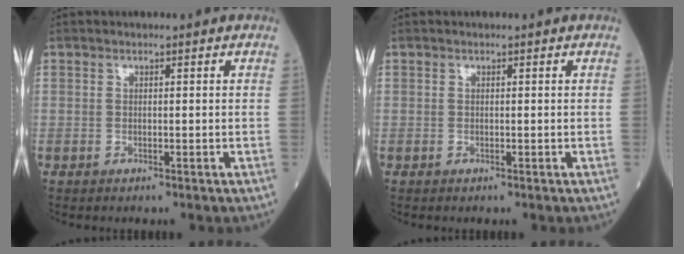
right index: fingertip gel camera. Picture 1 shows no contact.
{"total": 0.0}